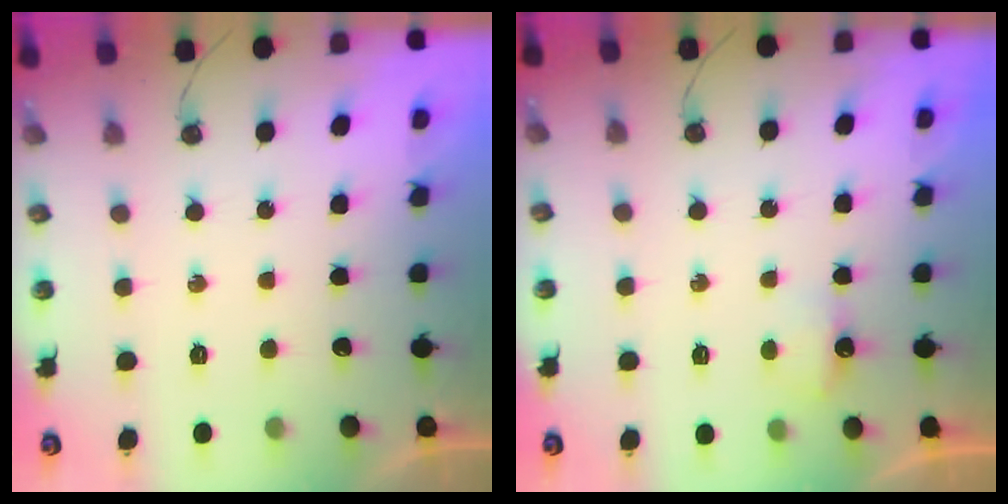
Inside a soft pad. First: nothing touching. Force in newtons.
{"total": 3.5, "press": 3.5, "slide": 0.6}